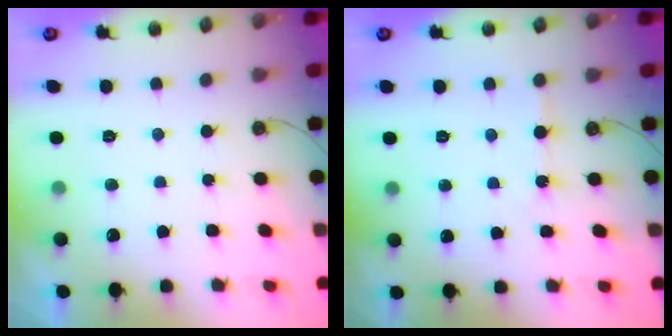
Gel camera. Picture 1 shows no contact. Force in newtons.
{"total": 3.6, "press": 3.5, "slide": 0.4}